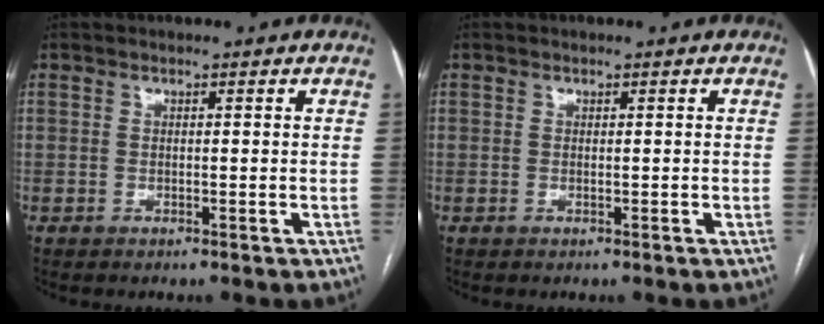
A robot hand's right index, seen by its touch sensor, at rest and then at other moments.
{"total": 0.0}